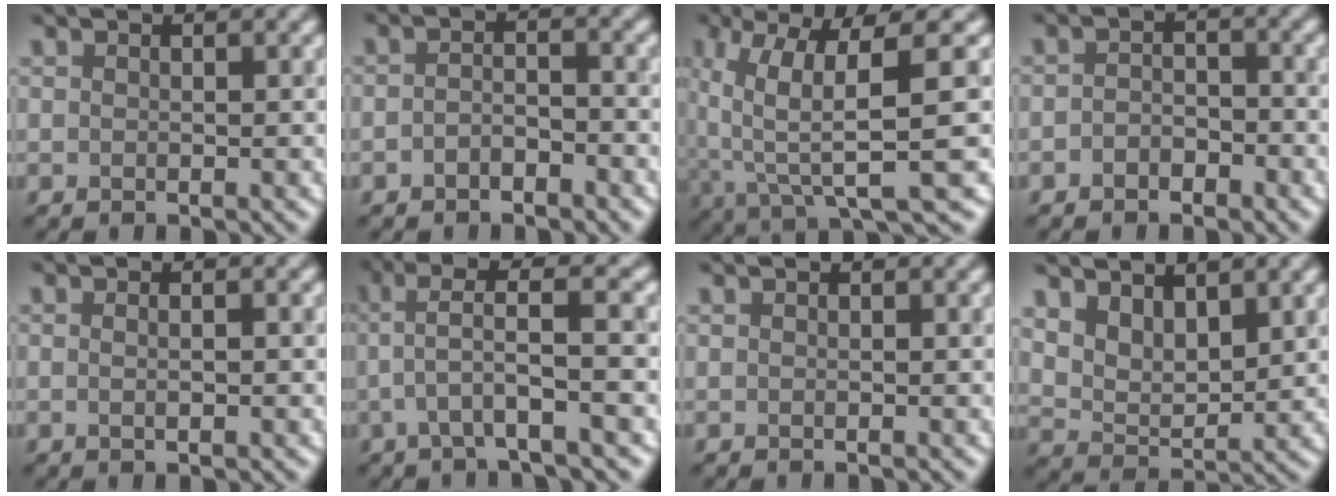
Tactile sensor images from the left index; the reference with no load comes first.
{"total": 1.7, "force": [-1.5, 0.6, 0.6], "torque": [-0.015, 0.002, -0.024]}
{"total": 8.9, "force": [0.9, 1.8, 8.7], "torque": [-0.150, 0.002, 0.028]}
{"total": 1.7, "force": [-1.5, 0.9, 0.2], "torque": [-0.005, 0.002, -0.024]}
{"total": 3.0, "force": [0.9, 1.8, 2.3], "torque": [0.000, 0.025, -0.022]}
{"total": 4.0, "force": [0.0, 0.1, 4.0], "torque": [-0.080, 0.009, 0.006]}
{"total": 0.0}
{"total": 3.6, "force": [2.5, 1.8, 2.0], "torque": [-0.047, -0.009, 0.058]}